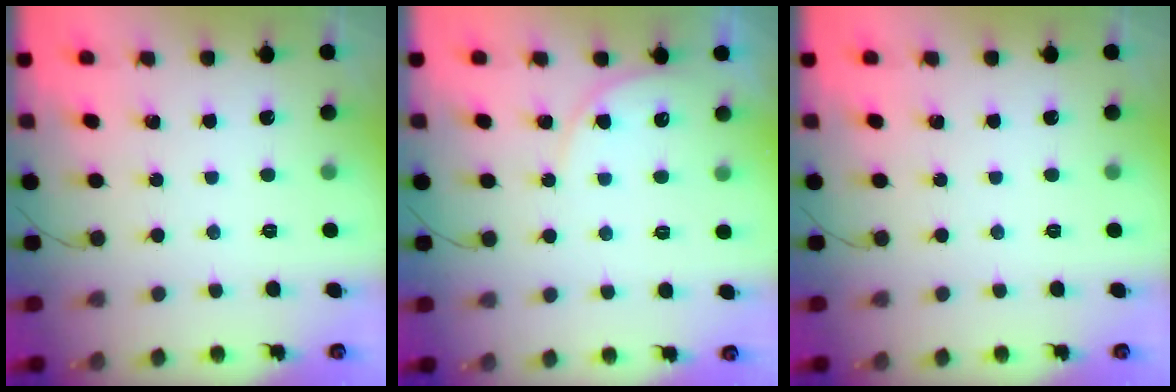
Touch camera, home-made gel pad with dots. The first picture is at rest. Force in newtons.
{"total": 4.4, "press": 4.4, "slide": 0.5}
{"total": 0.0}